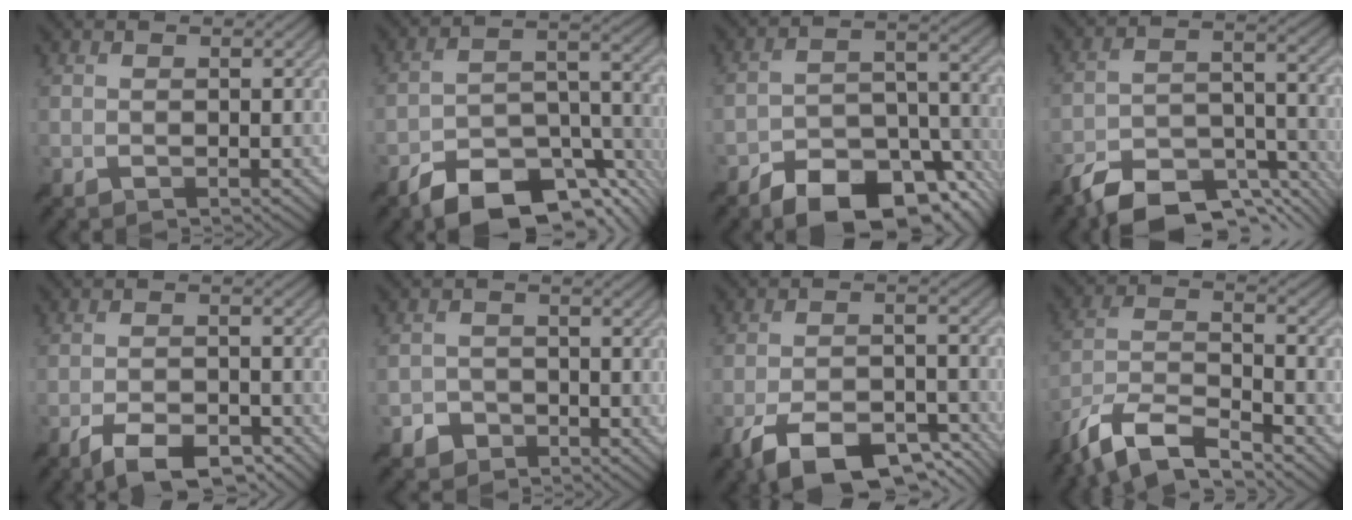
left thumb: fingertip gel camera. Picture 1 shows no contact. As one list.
[{"total": 12.5, "force": [-8.6, 4.6, 7.8], "torque": [-0.128, -0.002, -0.163]}, {"total": 12.6, "force": [-8.6, 5.2, 7.6], "torque": [-0.122, -0.001, -0.153]}, {"total": 12.4, "force": [-9.5, 4.4, 6.6], "torque": [-0.124, -0.004, -0.169]}, {"total": 7.4, "force": [-5.0, 2.3, 4.9], "torque": [-0.089, 0.000, -0.086]}, {"total": 2.5, "force": [-1.5, 1.9, 0.6], "torque": [-0.004, 0.003, -0.035]}, {"total": 11.9, "force": [-7.7, 4.3, 8.0], "torque": [-0.145, -0.006, -0.138]}, {"total": 11.4, "force": [-8.8, 3.0, 6.6], "torque": [-0.143, -0.004, -0.179]}]